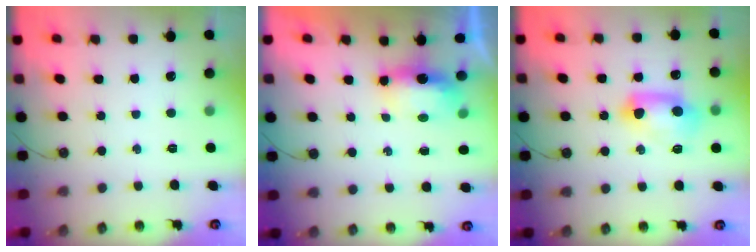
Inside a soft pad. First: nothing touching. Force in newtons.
{"total": 8.2, "press": 6.6, "slide": 4.9}
{"total": 17.6, "press": 12.2, "slide": 12.7}